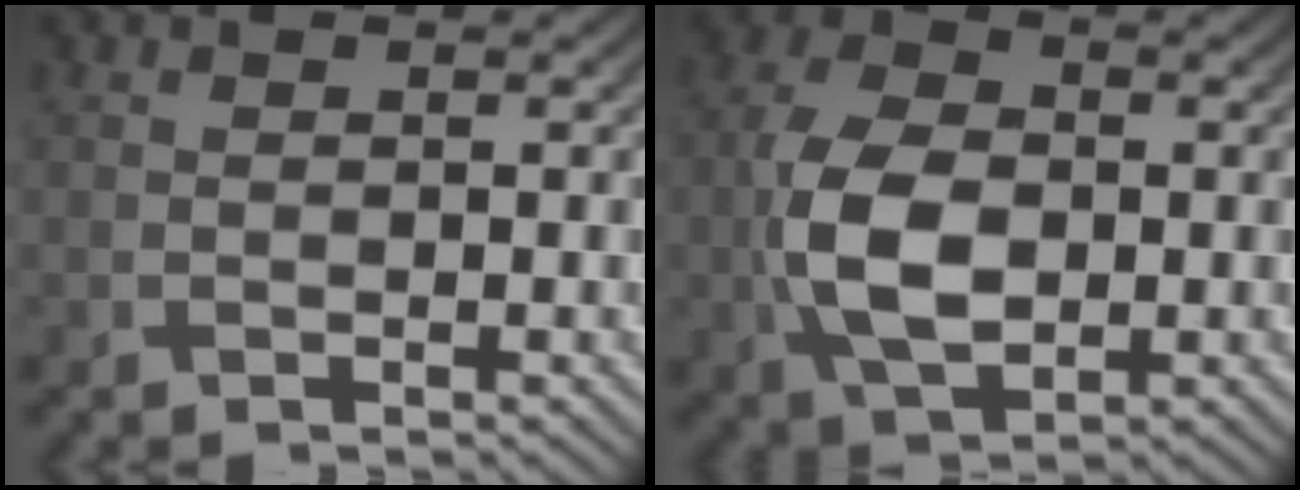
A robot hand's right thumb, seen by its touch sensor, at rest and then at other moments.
{"total": 8.8, "force": [-1.2, 5.2, 6.9], "torque": [-0.160, 0.000, -0.028]}